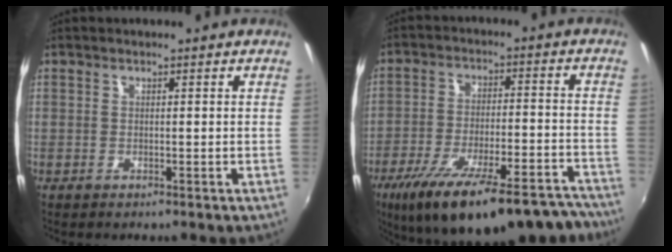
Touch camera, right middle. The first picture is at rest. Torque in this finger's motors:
{"motor_torque": [1.11, -1.03, 0.46, 0.21]}